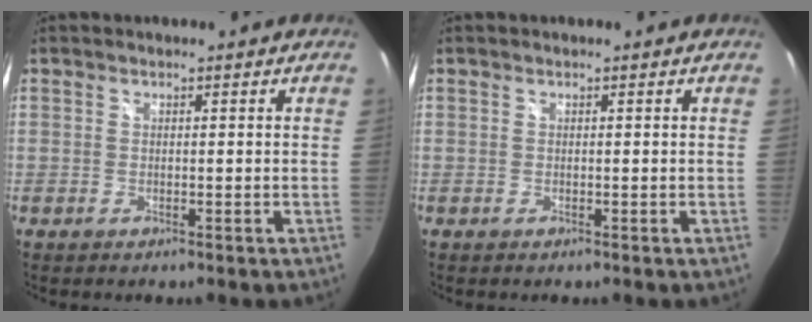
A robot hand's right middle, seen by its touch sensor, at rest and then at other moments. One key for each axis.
{"total": 0.0}